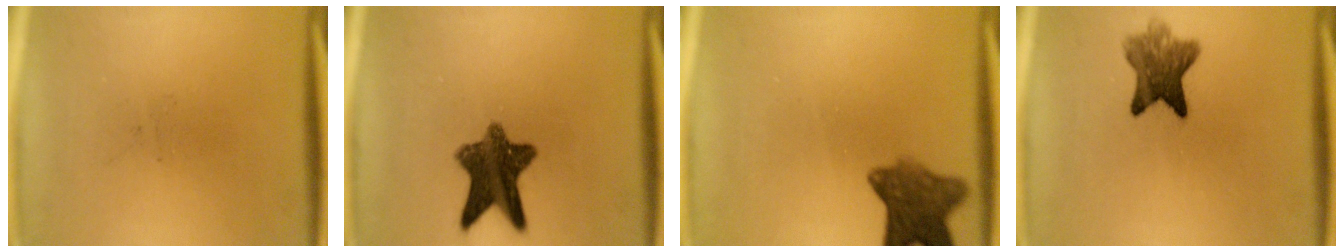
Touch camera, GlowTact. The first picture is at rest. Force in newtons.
{"total": 10.0}
{"total": 7.6}
{"total": 7.0}